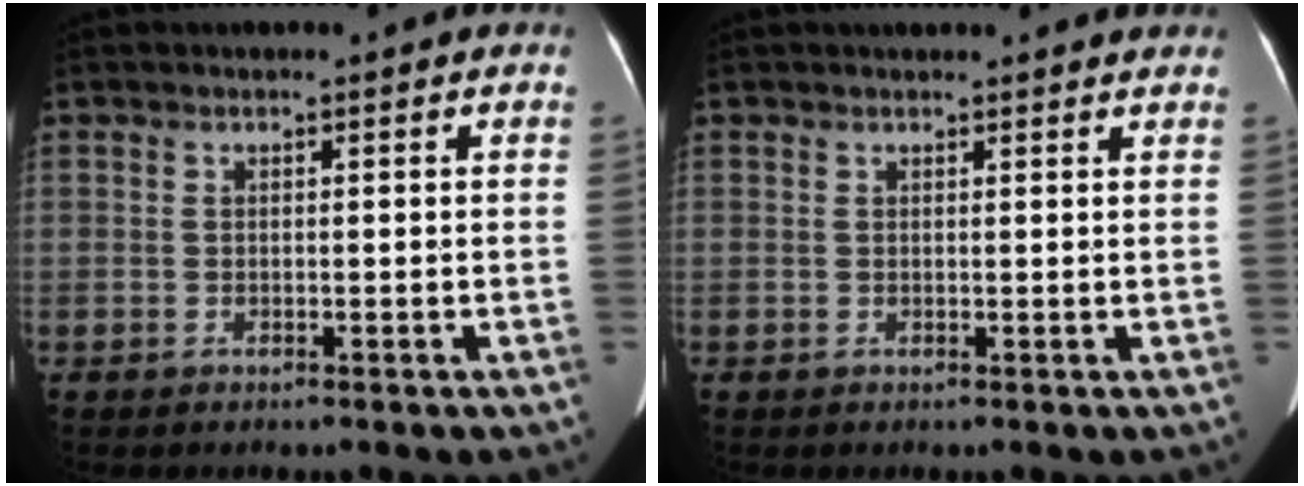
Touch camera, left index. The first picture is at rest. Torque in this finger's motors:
{"motor_torque": [-0.07, 0.00, -0.09, -0.02]}